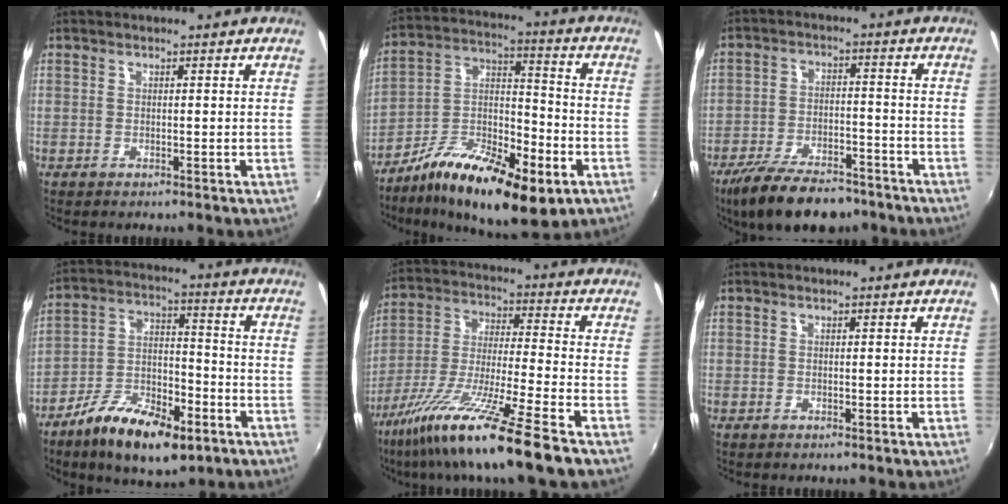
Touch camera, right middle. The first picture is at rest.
{"total": 21.7, "force": [-11.7, 8.0, 16.5], "torque": [-0.286, -0.021, -0.192]}
{"total": 15.0, "force": [-11.5, 5.7, 7.8], "torque": [-0.166, -0.021, -0.187]}
{"total": 16.4, "force": [-9.7, 6.7, 11.4], "torque": [-0.214, -0.013, -0.160]}
{"total": 18.4, "force": [-12.8, -0.2, 13.2], "torque": [-0.255, -0.044, -0.226]}
{"total": 0.0}